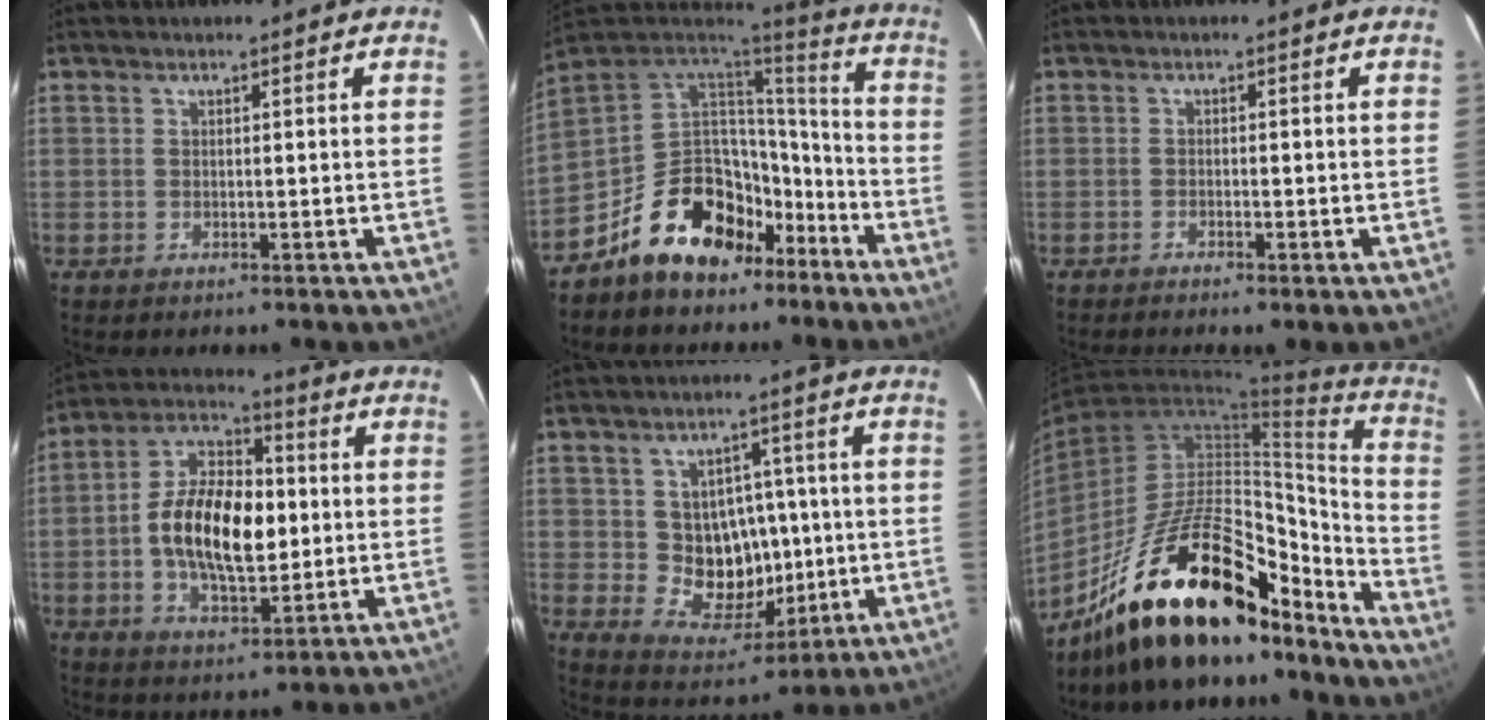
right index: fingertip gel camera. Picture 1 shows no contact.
{"total": 19.2, "force": [-11.0, 11.7, 10.5], "torque": [-0.218, 0.031, -0.160]}
{"total": 1.1, "force": [-0.8, 0.1, 0.7], "torque": [-0.021, 0.000, -0.016]}
{"total": 15.8, "force": [-0.6, 8.1, 13.6], "torque": [-0.251, 0.019, -0.011]}
{"total": 10.8, "force": [-0.1, 9.5, 5.2], "torque": [-0.097, 0.005, 0.019]}
{"total": 25.9, "force": [-19.5, 9.1, 14.4], "torque": [-0.234, 0.025, -0.305]}